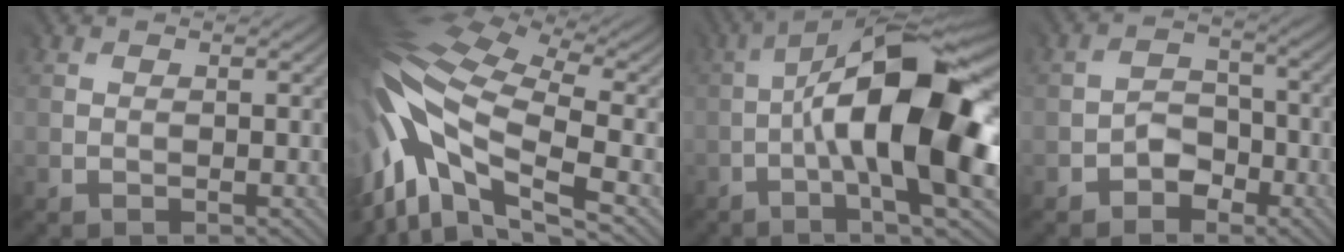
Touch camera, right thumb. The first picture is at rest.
{"total": 16.6, "force": [-3.2, 7.8, 14.3], "torque": [-0.337, -0.014, -0.049]}
{"total": 16.8, "force": [-1.6, 4.9, 16.0], "torque": [-0.264, 0.028, -0.030]}
{"total": 3.2, "force": [-2.3, 2.0, 1.0], "torque": [-0.014, 0.007, -0.045]}